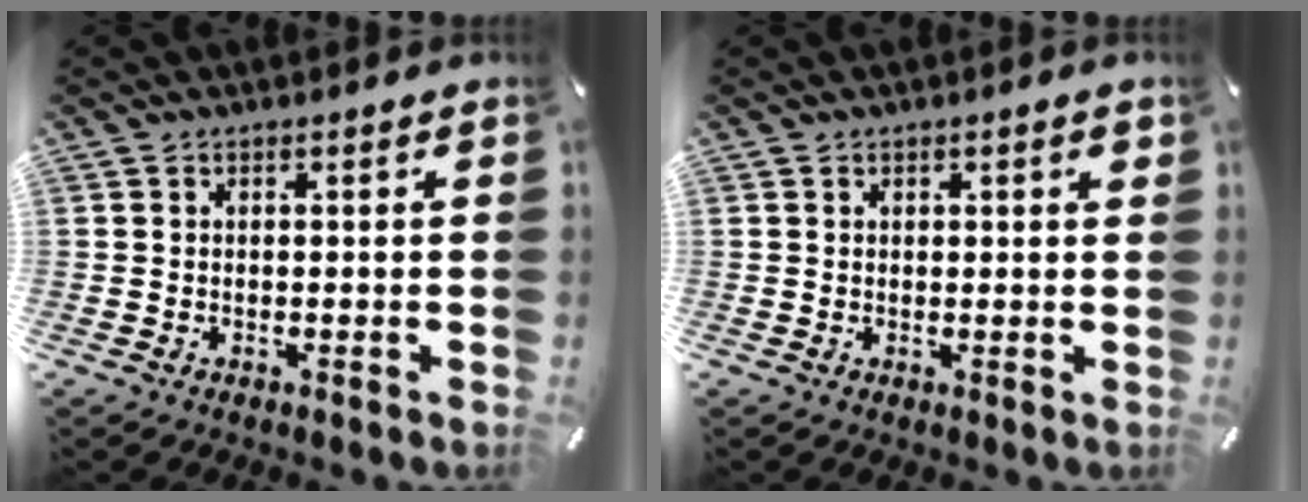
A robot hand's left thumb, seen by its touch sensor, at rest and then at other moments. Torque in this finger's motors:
{"motor_torque": [0.02, -0.41, 0.28, -0.21, 0.00]}